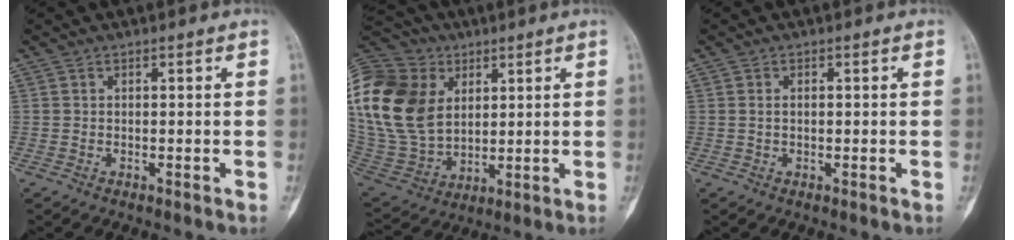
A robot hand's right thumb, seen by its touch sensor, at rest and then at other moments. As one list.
[{"total": 27.5, "force": [7.8, 19.9, 17.3], "torque": [-0.387, 0.014, 0.160]}, {"total": 1.0, "force": [0.0, 0.6, 0.8], "torque": [-0.020, 0.006, 0.001]}]